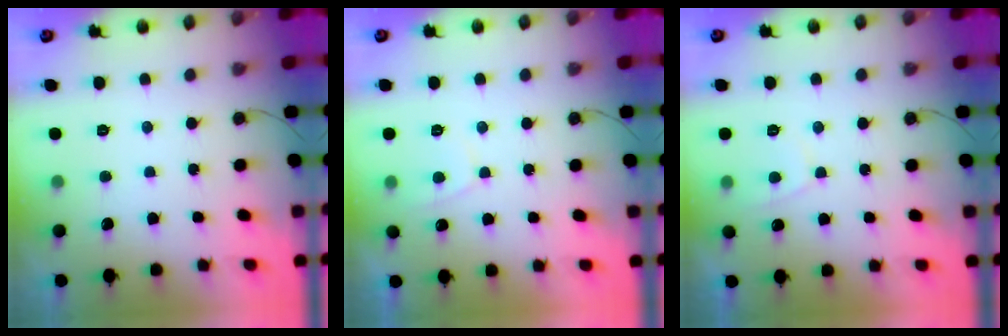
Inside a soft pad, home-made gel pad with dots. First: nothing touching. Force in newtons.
{"total": 2.5, "press": 2.4, "slide": 0.6}
{"total": 2.5, "press": 2.4, "slide": 0.6}